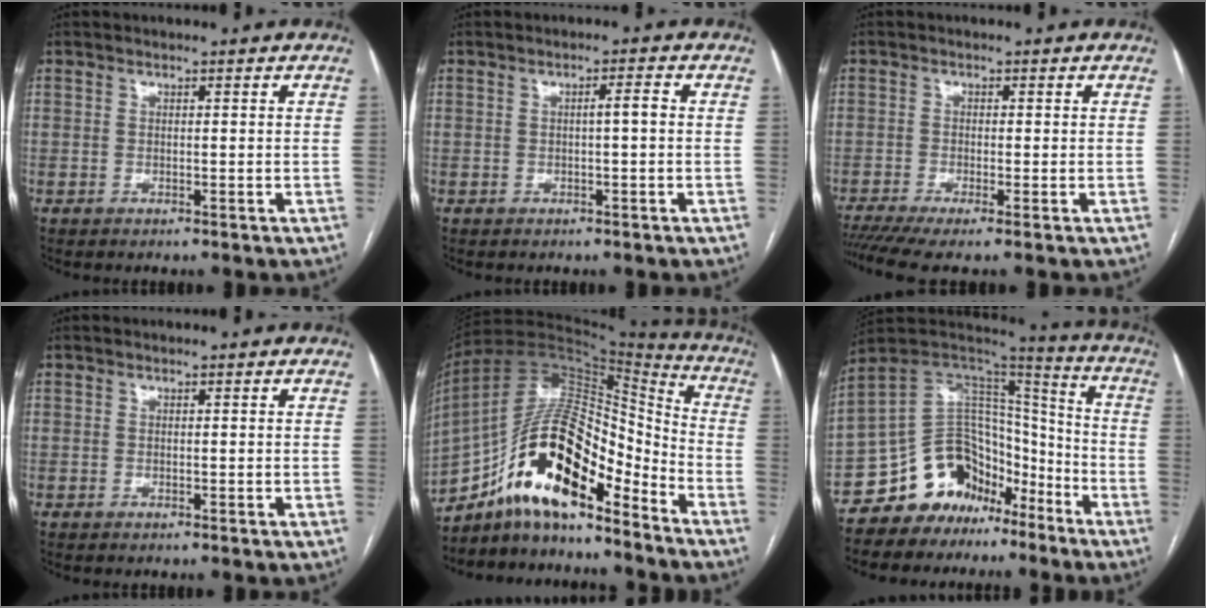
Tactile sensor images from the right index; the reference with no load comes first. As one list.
[{"total": 1.8, "force": [-0.1, 0.1, 1.8], "torque": [-0.025, 0.004, 0.000]}, {"total": 5.4, "force": [-3.8, 0.4, 3.9], "torque": [-0.068, -0.007, -0.069]}, {"total": 0.0}, {"total": 18.1, "force": [-11.8, 5.9, 12.3], "torque": [-0.228, 0.038, -0.206]}, {"total": 14.4, "force": [-10.2, 9.4, 4.0], "torque": [-0.058, 0.096, -0.172]}]